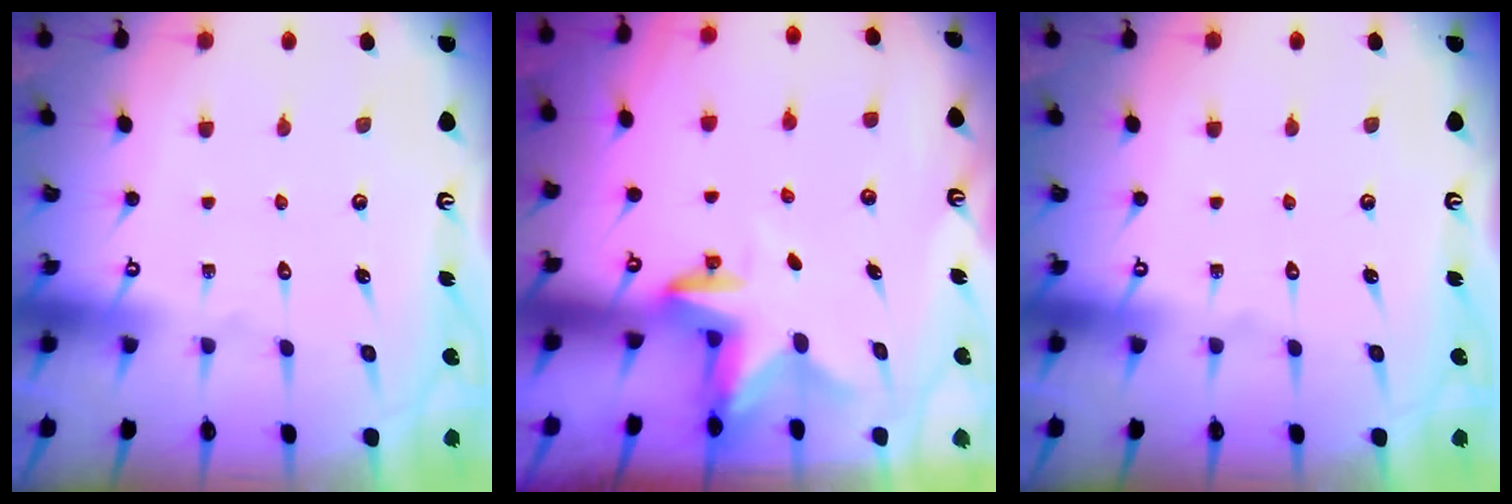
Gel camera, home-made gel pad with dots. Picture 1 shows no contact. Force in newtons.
{"total": 2.7, "press": 2.7, "slide": 0.5}
{"total": 0.0}